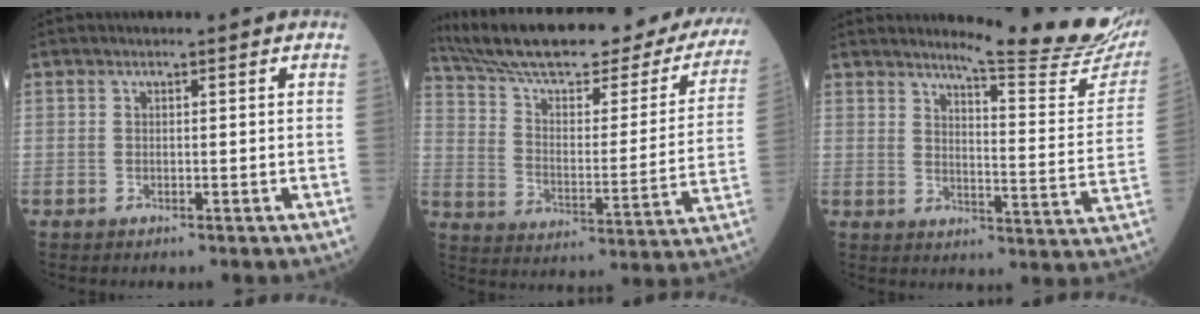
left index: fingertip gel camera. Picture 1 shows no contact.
{"total": 32.5, "force": [27.5, 7.1, 15.7], "torque": [-0.248, -0.040, 0.359]}
{"total": 16.9, "force": [15.5, -0.1, 6.9], "torque": [-0.093, -0.099, 0.178]}